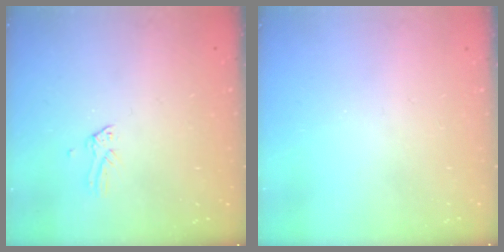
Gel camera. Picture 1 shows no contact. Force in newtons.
{"total": 0.0}